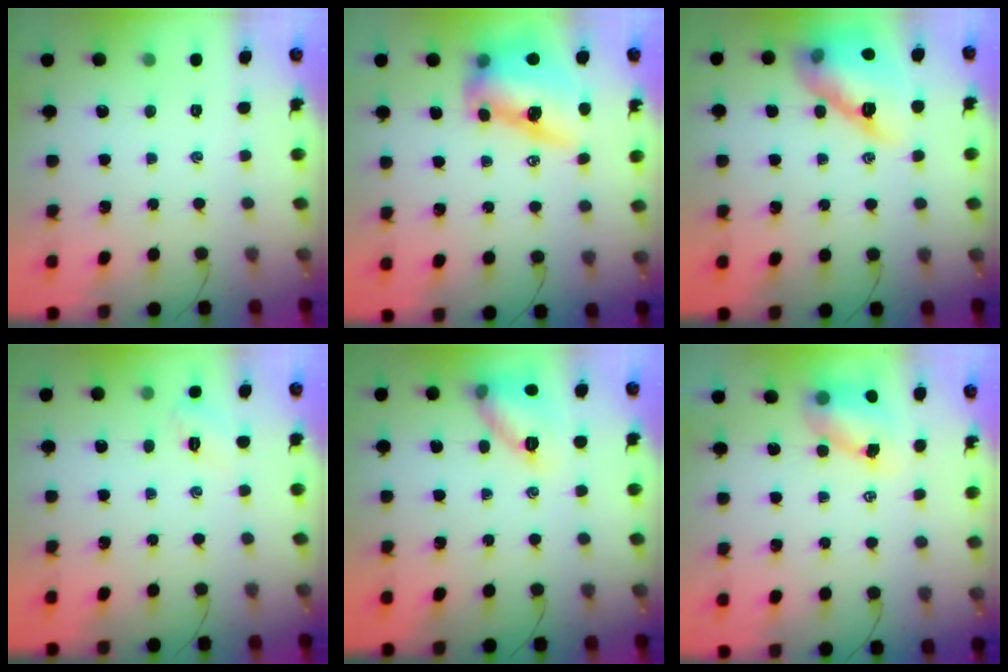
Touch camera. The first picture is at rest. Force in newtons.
{"total": 13.1, "press": 12.8, "slide": 2.7}
{"total": 14.3, "press": 14.0, "slide": 2.8}
{"total": 5.7, "press": 5.5, "slide": 1.5}
{"total": 12.3, "press": 12.3, "slide": 1.0}
{"total": 6.4, "press": 6.4, "slide": 1.0}